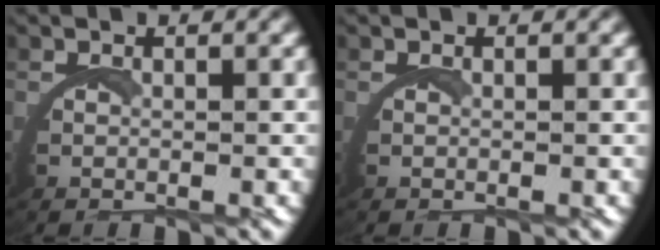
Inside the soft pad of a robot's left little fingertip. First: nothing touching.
{"total": 0.0}